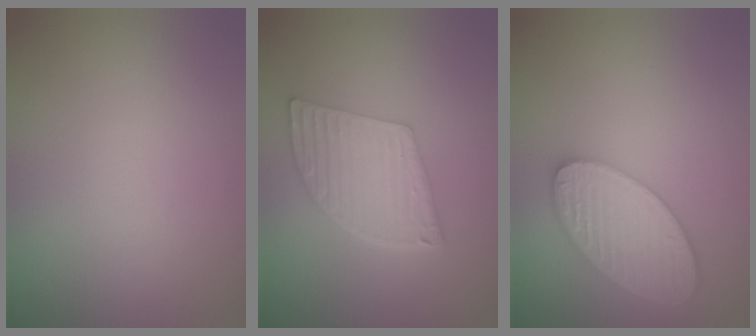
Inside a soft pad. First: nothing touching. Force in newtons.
{"total": 5.8, "press": 4.3, "slide": 3.9}
{"total": 5.3, "press": 4.7, "slide": 2.5}